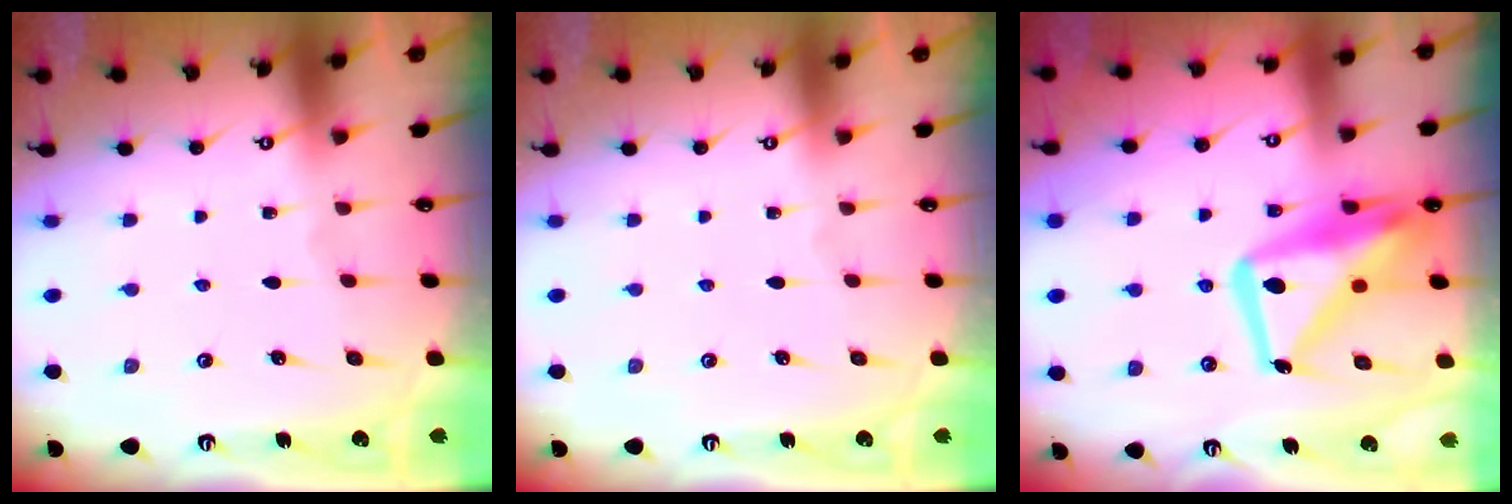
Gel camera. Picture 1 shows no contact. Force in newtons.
{"total": 0.0}
{"total": 18.0, "press": 18.0, "slide": 1.7}